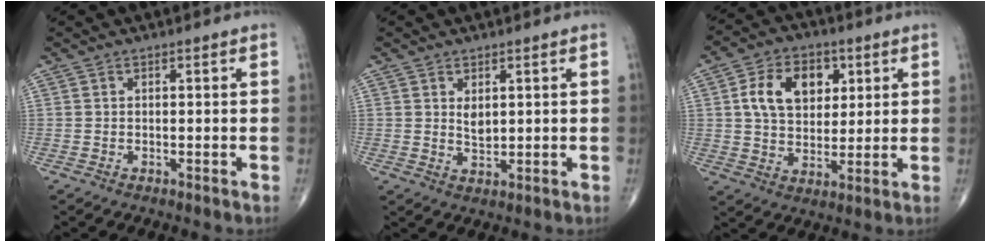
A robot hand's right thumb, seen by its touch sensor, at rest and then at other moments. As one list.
[{"total": 2.6, "force": [0.9, 1.4, 2.0], "torque": [-0.023, -0.010, 0.019]}, {"total": 12.2, "force": [3.5, 8.4, 8.1], "torque": [-0.106, -0.003, 0.061]}]